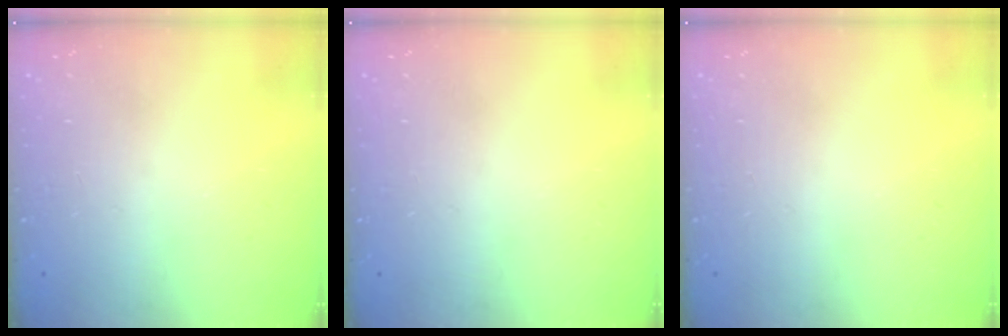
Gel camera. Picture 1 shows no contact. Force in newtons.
{"total": 0.0}
{"total": 0.0}